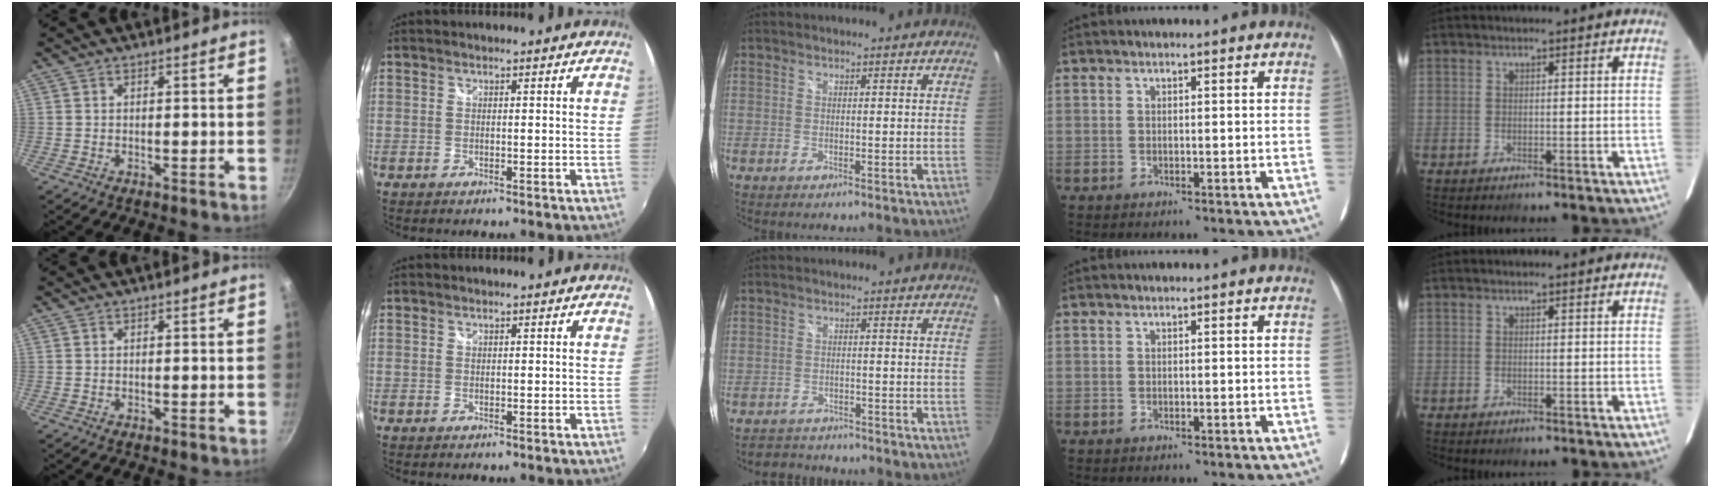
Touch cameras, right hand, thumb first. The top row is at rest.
{"middle": {"total": 3.7, "force": [-3.4, 1.5, -0.2], "torque": [-0.008, 0.010, -0.058]}}